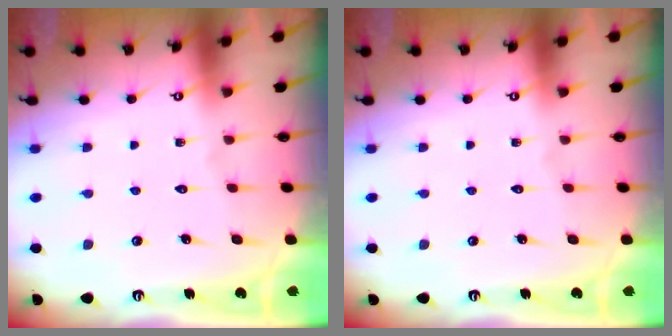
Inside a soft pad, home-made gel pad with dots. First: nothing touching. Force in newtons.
{"total": 0.0}